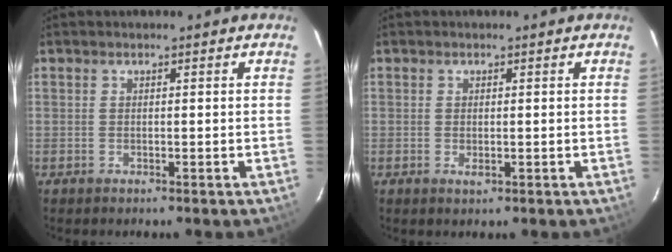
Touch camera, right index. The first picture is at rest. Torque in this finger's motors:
{"motor_torque": [0.00, -0.06, 0.13, 0.01]}